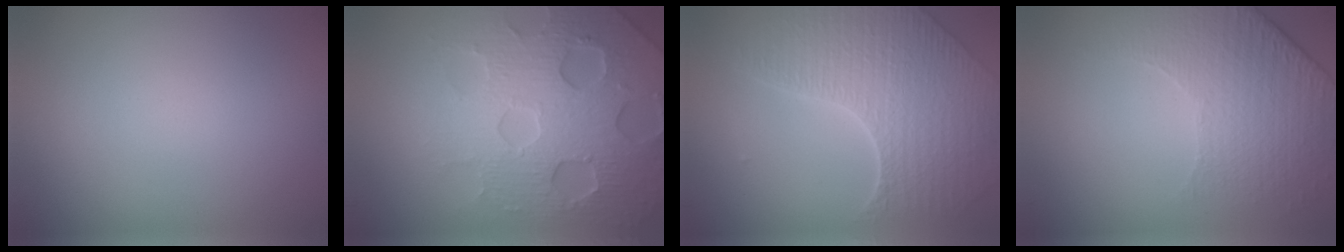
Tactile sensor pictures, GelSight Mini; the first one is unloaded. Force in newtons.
{"total": 7.3, "press": 7.2, "slide": 1.6}
{"total": 8.0, "press": 5.7, "slide": 5.6}
{"total": 4.7, "press": 3.3, "slide": 3.3}